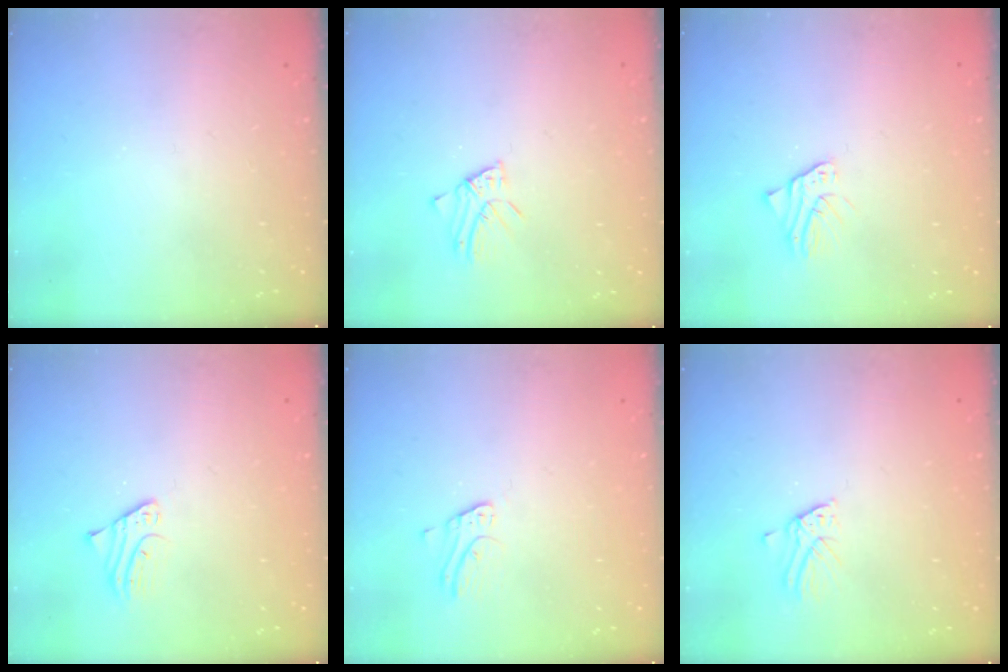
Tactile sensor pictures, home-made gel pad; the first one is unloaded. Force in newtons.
{"total": 3.0, "press": 3.0, "slide": 0.2}
{"total": 2.6, "press": 2.6, "slide": 0.1}
{"total": 1.8, "press": 1.8, "slide": 0.2}
{"total": 2.5, "press": 2.5, "slide": 0.2}
{"total": 1.7, "press": 1.7, "slide": 0.1}